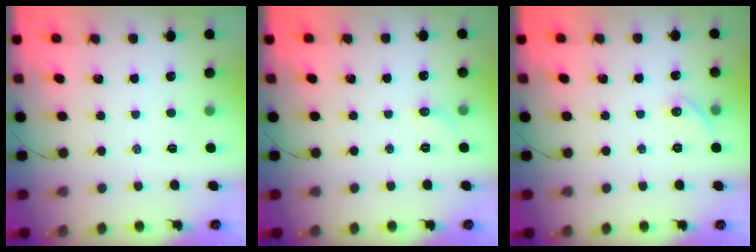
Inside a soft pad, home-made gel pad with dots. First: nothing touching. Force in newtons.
{"total": 3.6, "press": 3.4, "slide": 1.2}
{"total": 4.9, "press": 4.7, "slide": 1.3}